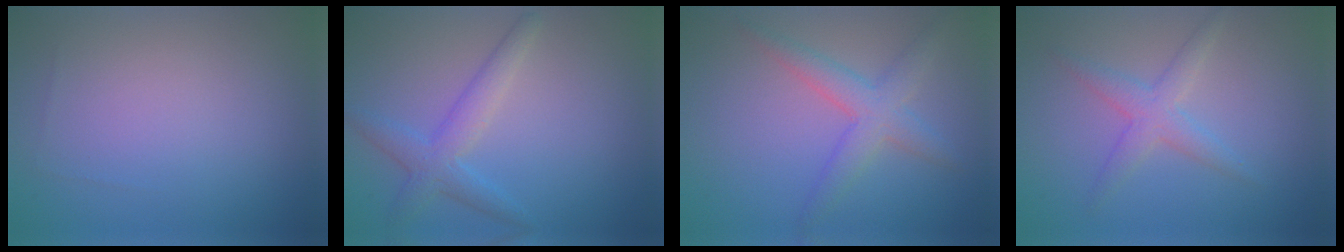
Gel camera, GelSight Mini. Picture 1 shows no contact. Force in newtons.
{"total": 3.3, "press": 3.3, "slide": 0.1}
{"total": 3.6, "press": 3.6, "slide": 0.1}
{"total": 2.6, "press": 2.6, "slide": 0.1}